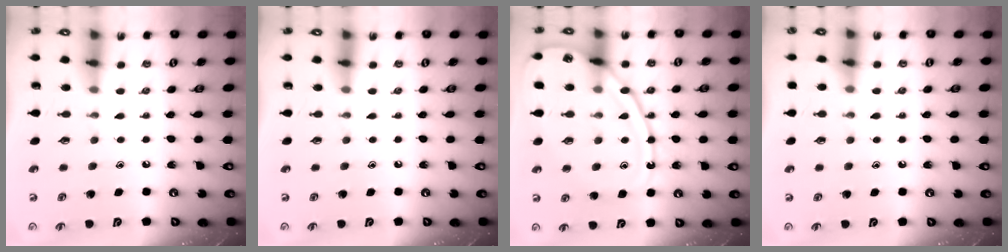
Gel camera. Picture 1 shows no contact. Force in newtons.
{"total": 0.0}
{"total": 16.0, "press": 16.0, "slide": 1.4}
{"total": 5.0, "press": 5.0, "slide": 0.6}